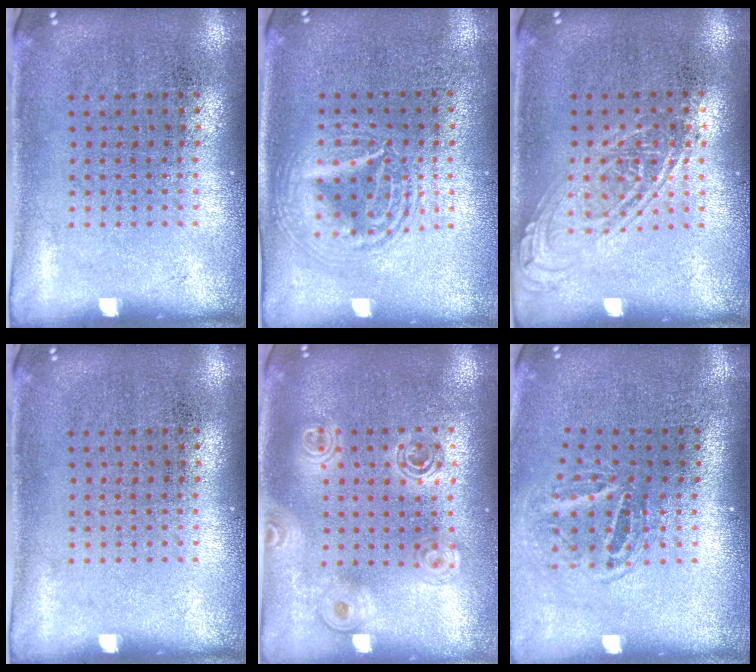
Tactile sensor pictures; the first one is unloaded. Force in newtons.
{"total": 2.6, "press": 2.6, "slide": 0.3}
{"total": 1.2, "press": 1.2, "slide": 0.1}
{"total": 0.0}
{"total": 1.7, "press": 1.4, "slide": 0.8}
{"total": 1.7, "press": 1.2, "slide": 1.3}